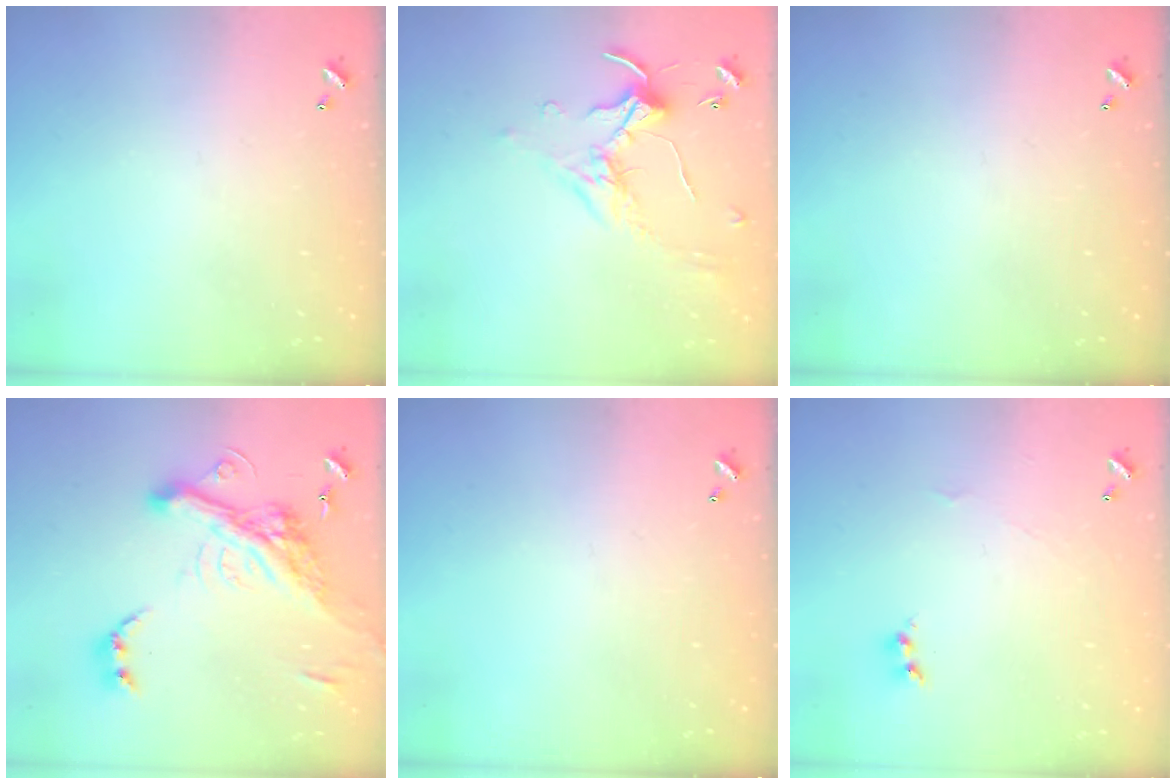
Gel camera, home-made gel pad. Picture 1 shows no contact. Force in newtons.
{"total": 0.0}
{"total": 0.0}
{"total": 10.6, "press": 10.4, "slide": 2.2}
{"total": 0.0}
{"total": 1.7, "press": 1.6, "slide": 0.6}